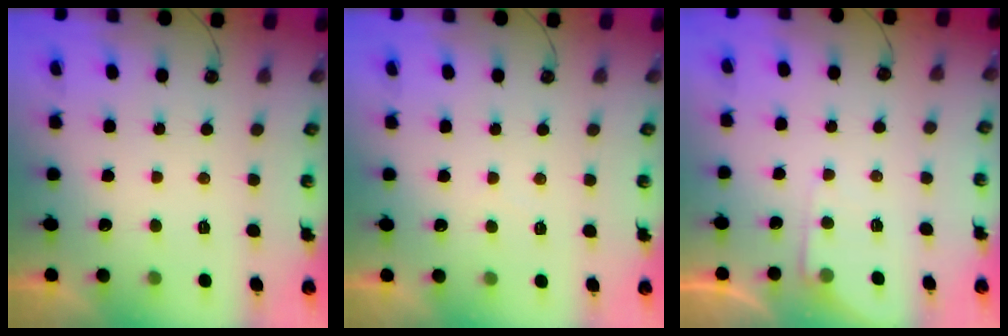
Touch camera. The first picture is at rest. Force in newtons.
{"total": 3.1, "press": 3.1, "slide": 0.4}
{"total": 4.2, "press": 4.1, "slide": 0.6}